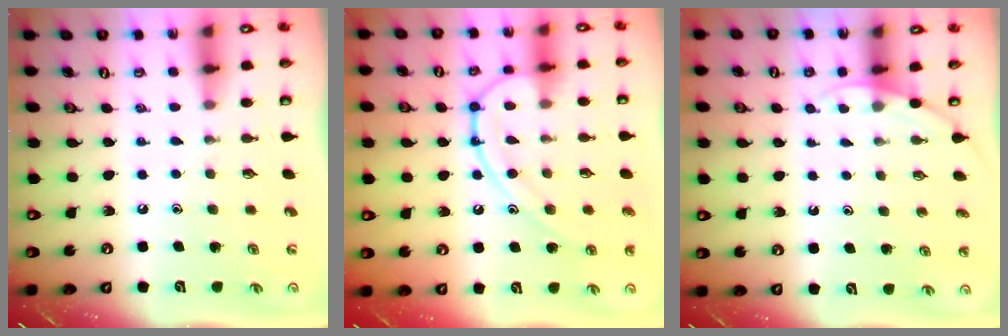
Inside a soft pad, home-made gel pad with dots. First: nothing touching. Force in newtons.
{"total": 12.8, "press": 12.7, "slide": 0.9}
{"total": 2.5, "press": 2.5, "slide": 0.1}